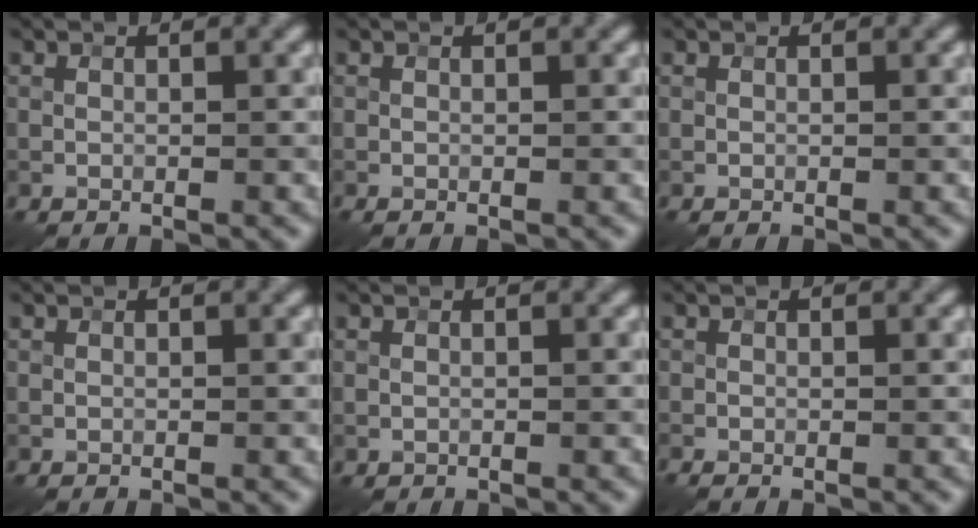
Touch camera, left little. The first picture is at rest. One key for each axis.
{"total": 0.0}
{"total": 0.0}
{"total": 0.0}
{"total": 0.0}
{"total": 0.6, "fx": -0.5, "fy": 0.1, "fz": 0.3, "tx": -0.004, "ty": -0.002, "tz": -0.009}